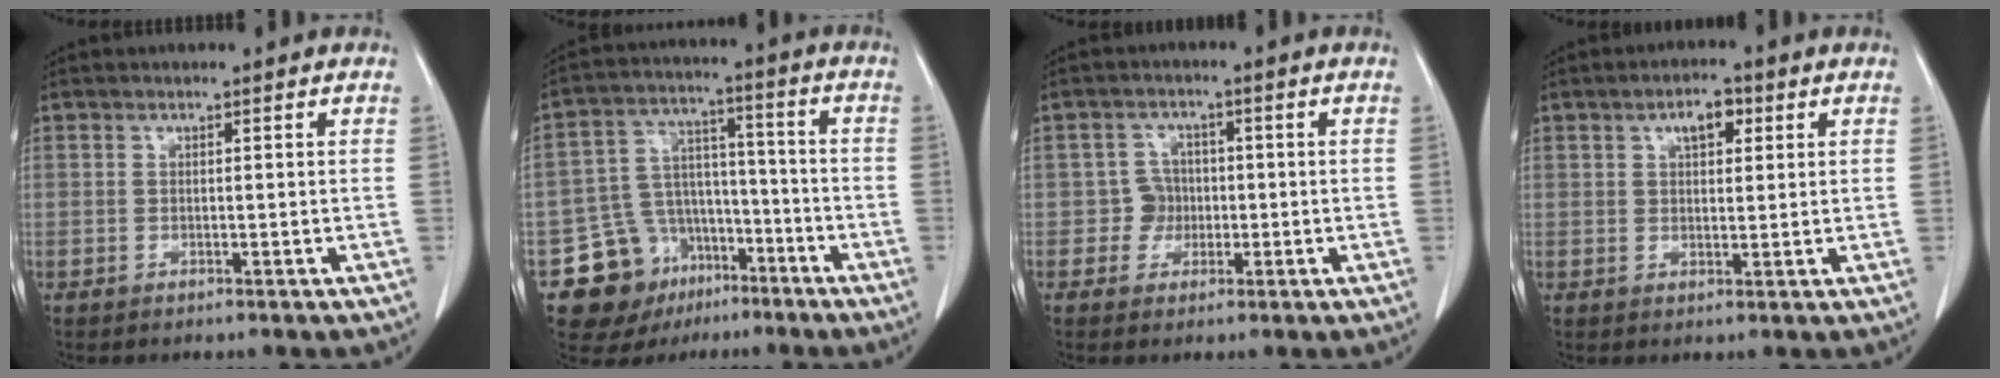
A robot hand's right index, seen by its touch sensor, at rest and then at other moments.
{"total": 15.1, "force": [-8.5, 11.3, 5.5], "torque": [-0.100, 0.057, -0.127]}
{"total": 3.7, "force": [-0.6, 3.6, 0.8], "torque": [-0.006, 0.016, -0.006]}
{"total": 4.7, "force": [2.0, 2.4, 3.5], "torque": [-0.061, 0.010, 0.034]}